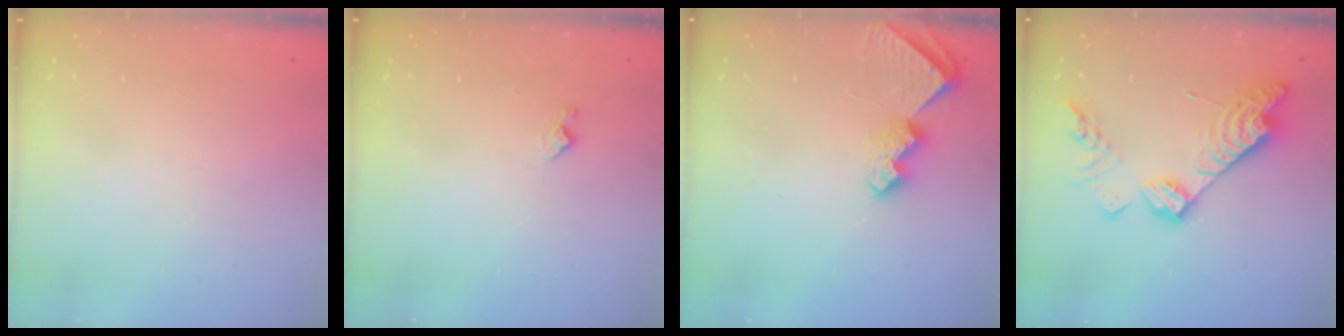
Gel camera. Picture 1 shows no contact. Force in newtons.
{"total": 5.3, "press": 5.2, "slide": 0.6}
{"total": 7.6, "press": 7.6, "slide": 0.2}
{"total": 18.0, "press": 18.0, "slide": 1.1}